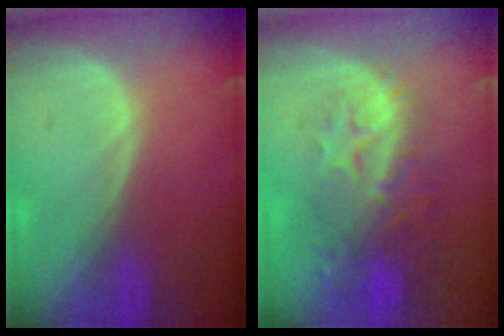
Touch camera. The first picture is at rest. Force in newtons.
{"total": 9.7, "press": 9.1, "slide": 3.2}